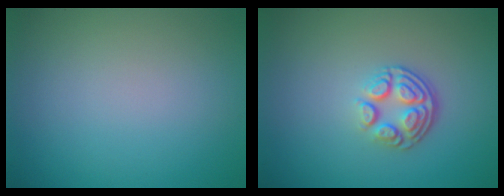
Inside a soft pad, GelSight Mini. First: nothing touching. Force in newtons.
{"total": 3.9, "press": 2.7, "slide": 2.8}